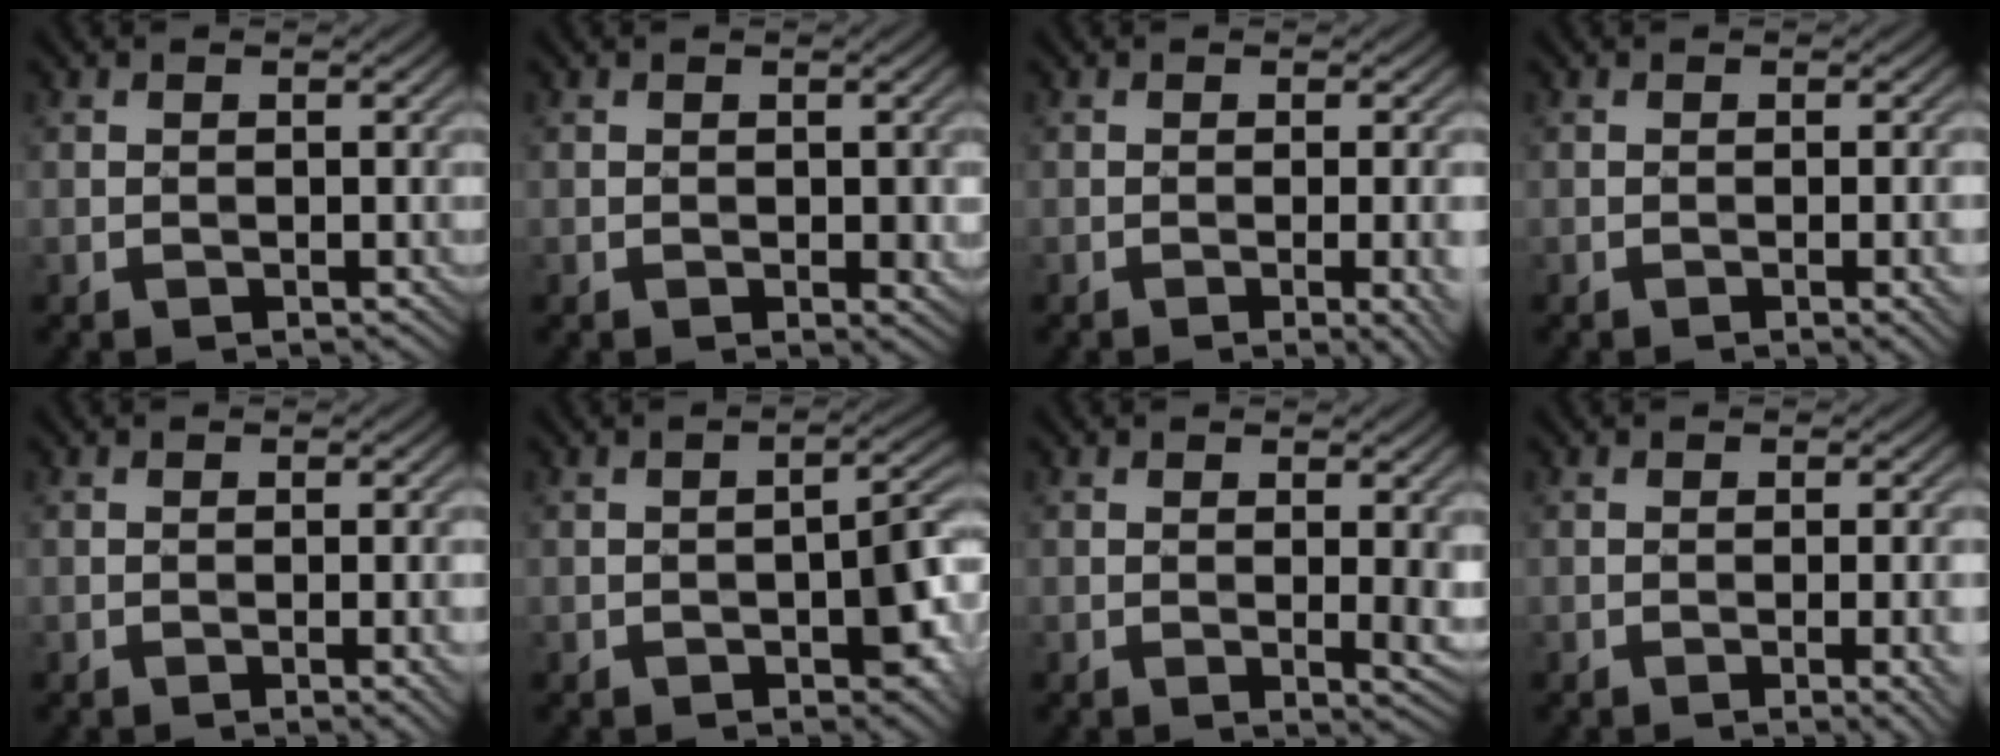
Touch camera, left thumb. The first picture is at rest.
{"total": 1.7, "force": [0.0, 1.0, 1.3], "torque": [-0.017, -0.006, 0.004]}
{"total": 4.5, "force": [-1.1, 1.1, 4.2], "torque": [-0.053, -0.001, -0.013]}
{"total": 2.8, "force": [-0.7, 0.6, 2.7], "torque": [-0.037, 0.002, -0.013]}
{"total": 2.4, "force": [-0.6, 0.4, 2.3], "torque": [-0.032, 0.001, -0.011]}
{"total": 5.9, "force": [-2.1, 2.7, 4.9], "torque": [-0.059, 0.002, -0.028]}
{"total": 2.7, "force": [0.5, 0.6, 2.6], "torque": [-0.041, -0.007, 0.008]}
{"total": 3.9, "force": [-1.0, 0.9, 3.7], "torque": [-0.047, 0.001, -0.014]}